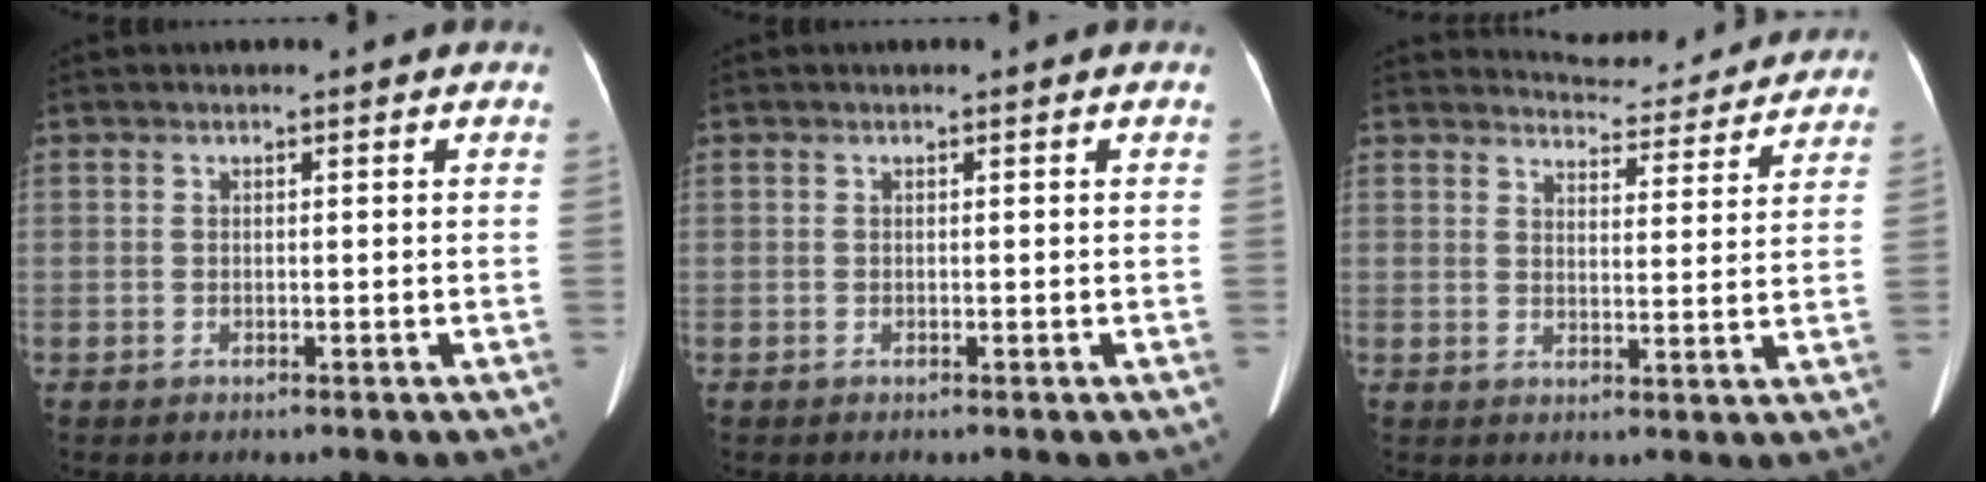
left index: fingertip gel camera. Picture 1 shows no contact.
{"total": 0.0}
{"total": 10.3, "force": [10.1, 1.7, 0.6], "torque": [0.000, -0.004, 0.116]}